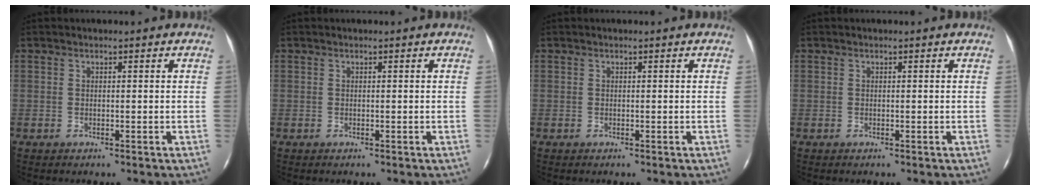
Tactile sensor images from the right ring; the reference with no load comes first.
{"total": 0.0}
{"total": 0.0}
{"total": 0.0}